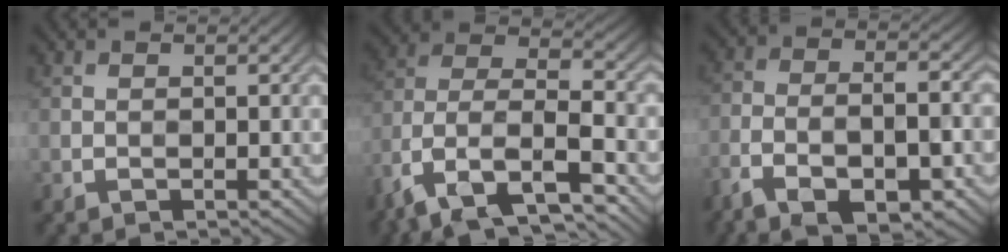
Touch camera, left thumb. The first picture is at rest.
{"total": 14.2, "force": [-8.5, 6.9, 9.0], "torque": [-0.225, -0.023, -0.151]}
{"total": 11.9, "force": [-7.2, 4.6, 8.2], "torque": [-0.160, -0.022, -0.125]}